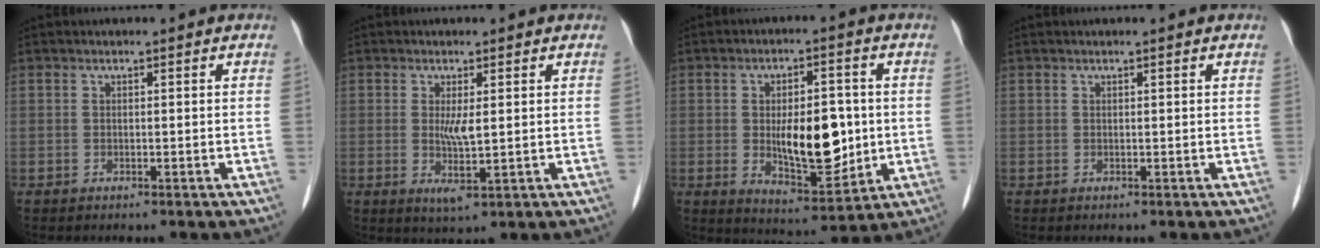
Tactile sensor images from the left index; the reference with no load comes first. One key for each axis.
{"total": 3.4, "fx": 0.4, "fy": 0.6, "fz": 3.3, "tx": -0.065, "ty": -0.010, "tz": 0.011}
{"total": 11.1, "fx": -0.3, "fy": 4.5, "fz": 10.1, "tx": -0.166, "ty": -0.008, "tz": 0.005}
{"total": 1.0, "fx": 0.9, "fy": 0.0, "fz": 0.4, "tx": -0.009, "ty": 0.006, "tz": 0.011}